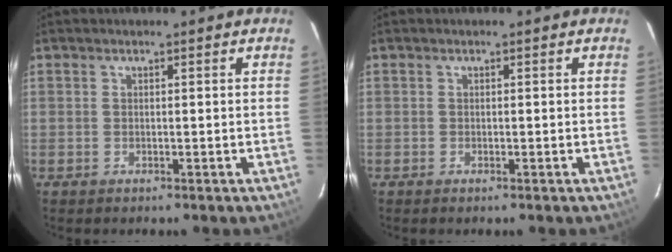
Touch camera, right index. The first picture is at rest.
{"total": 0.0}